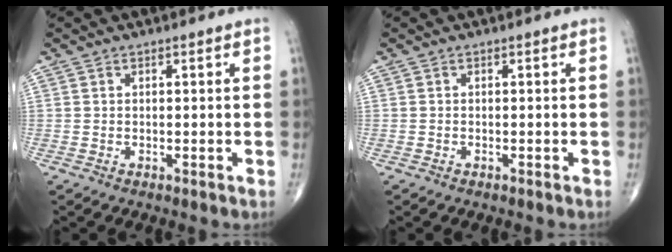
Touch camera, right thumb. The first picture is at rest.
{"total": 0.0}